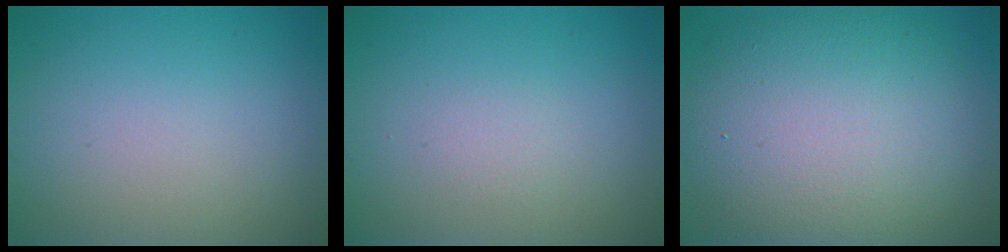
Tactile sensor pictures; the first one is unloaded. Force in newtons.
{"total": 0.7, "press": 0.7, "slide": 0.0}
{"total": 11.9, "press": 11.9, "slide": 0.7}